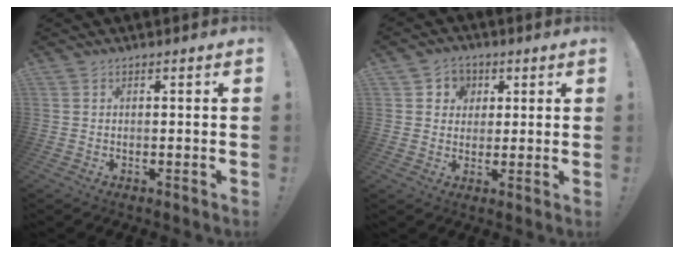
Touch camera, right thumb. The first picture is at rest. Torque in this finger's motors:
{"motor_torque": [0.55, 0.92, 0.57, 0.07, 0.04]}